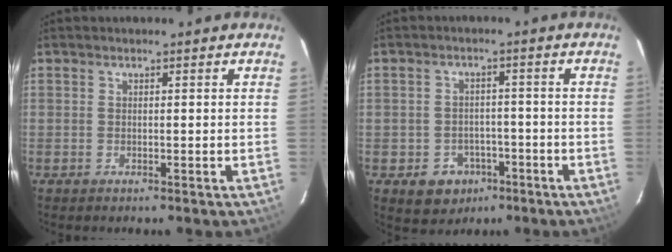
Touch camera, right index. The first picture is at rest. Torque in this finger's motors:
{"motor_torque": [0.11, -0.16, -0.10, -0.21]}